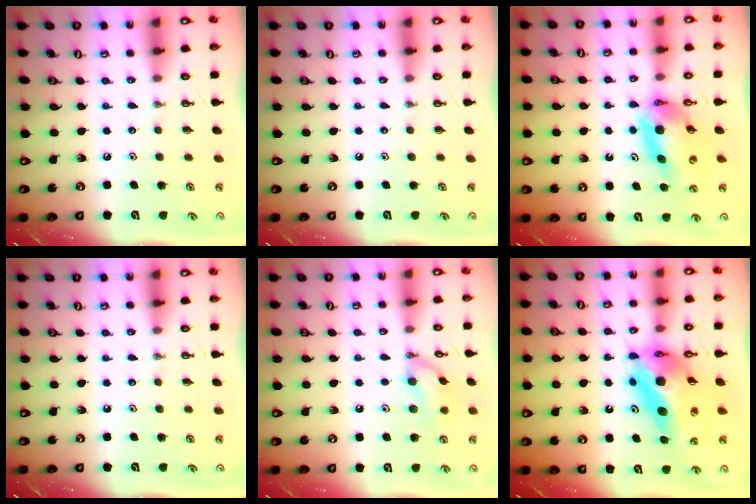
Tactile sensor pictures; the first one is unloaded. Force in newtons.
{"total": 0.0}
{"total": 11.3, "press": 11.2, "slide": 1.0}
{"total": 0.0}
{"total": 11.7, "press": 9.6, "slide": 6.6}
{"total": 18.5, "press": 18.4, "slide": 1.9}